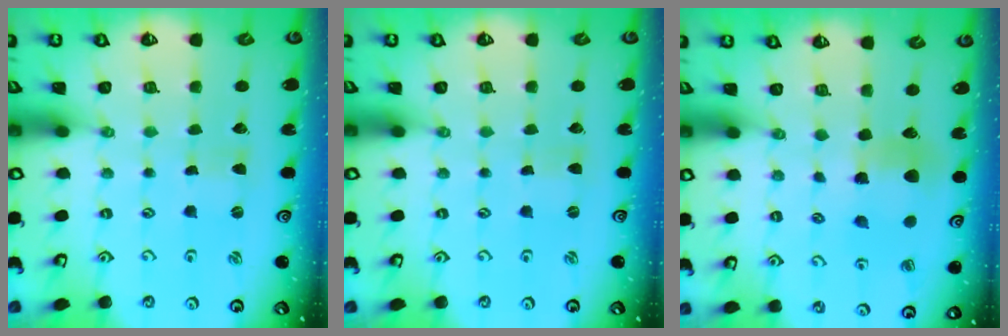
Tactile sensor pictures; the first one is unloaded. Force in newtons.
{"total": 0.0}
{"total": 7.4, "press": 7.4, "slide": 0.7}